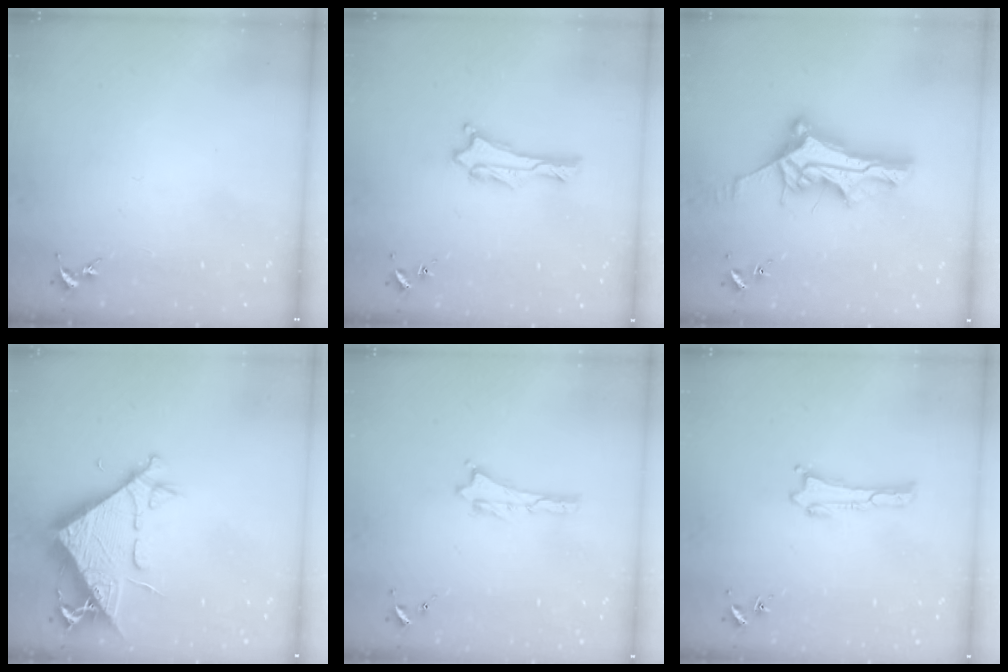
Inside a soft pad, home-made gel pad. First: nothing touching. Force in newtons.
{"total": 0.0}
{"total": 11.0, "press": 11.0, "slide": 0.8}
{"total": 9.8, "press": 9.7, "slide": 0.9}
{"total": 0.0}
{"total": 0.0}